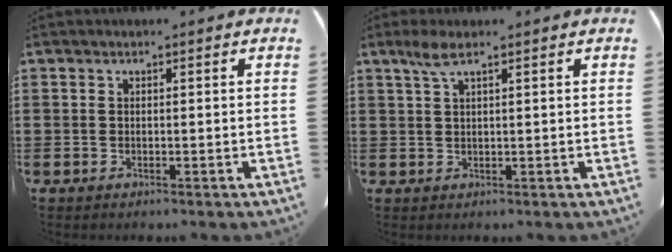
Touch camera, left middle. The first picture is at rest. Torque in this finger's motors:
{"motor_torque": [1.05, -0.08, 0.08, 0.06]}